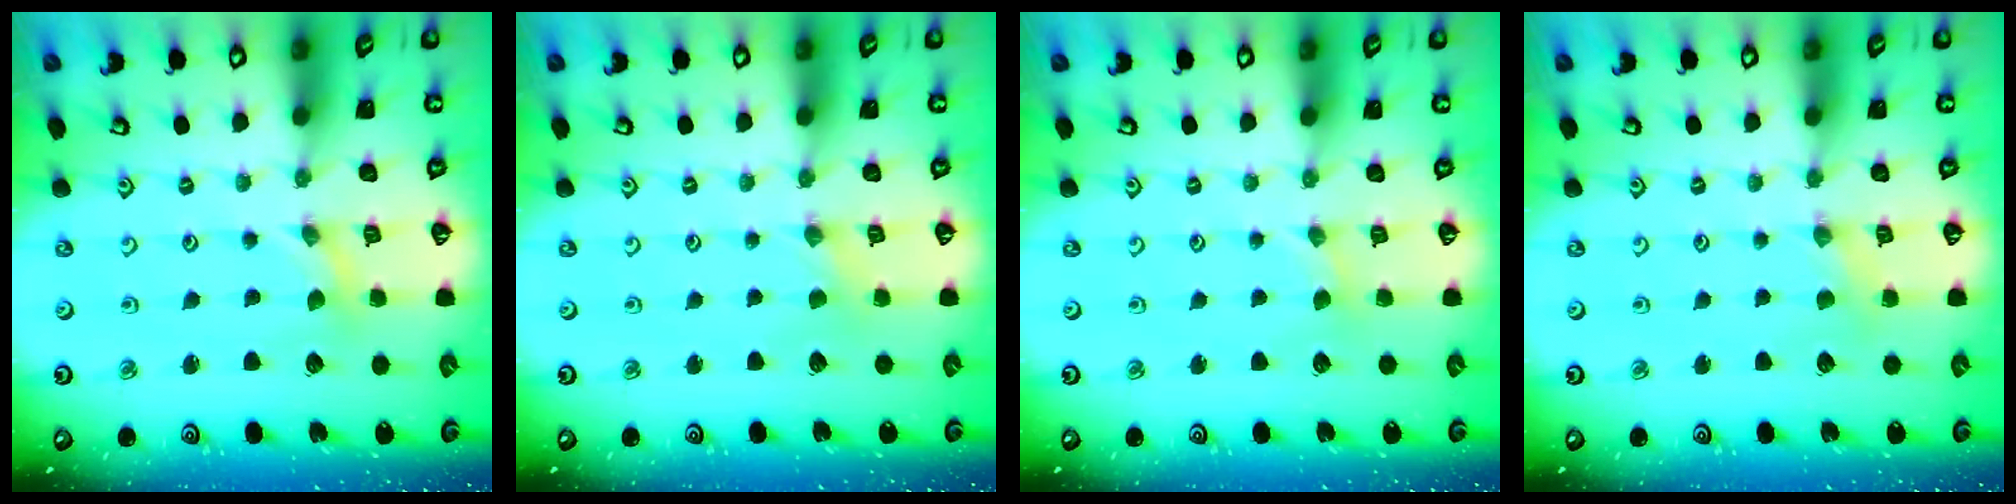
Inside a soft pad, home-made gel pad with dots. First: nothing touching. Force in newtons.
{"total": 0.7, "press": 0.7, "slide": 0.2}
{"total": 1.0, "press": 1.0, "slide": 0.2}
{"total": 2.4, "press": 2.4, "slide": 0.3}